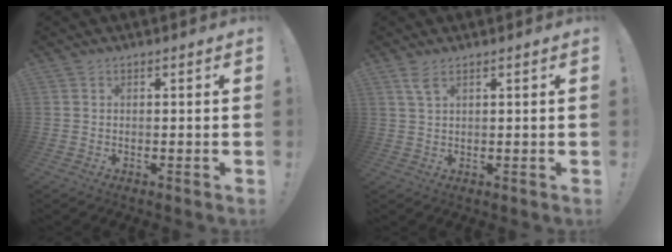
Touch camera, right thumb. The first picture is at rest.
{"total": 3.0, "force": [1.7, 0.9, 2.3], "torque": [-0.042, -0.003, 0.030]}